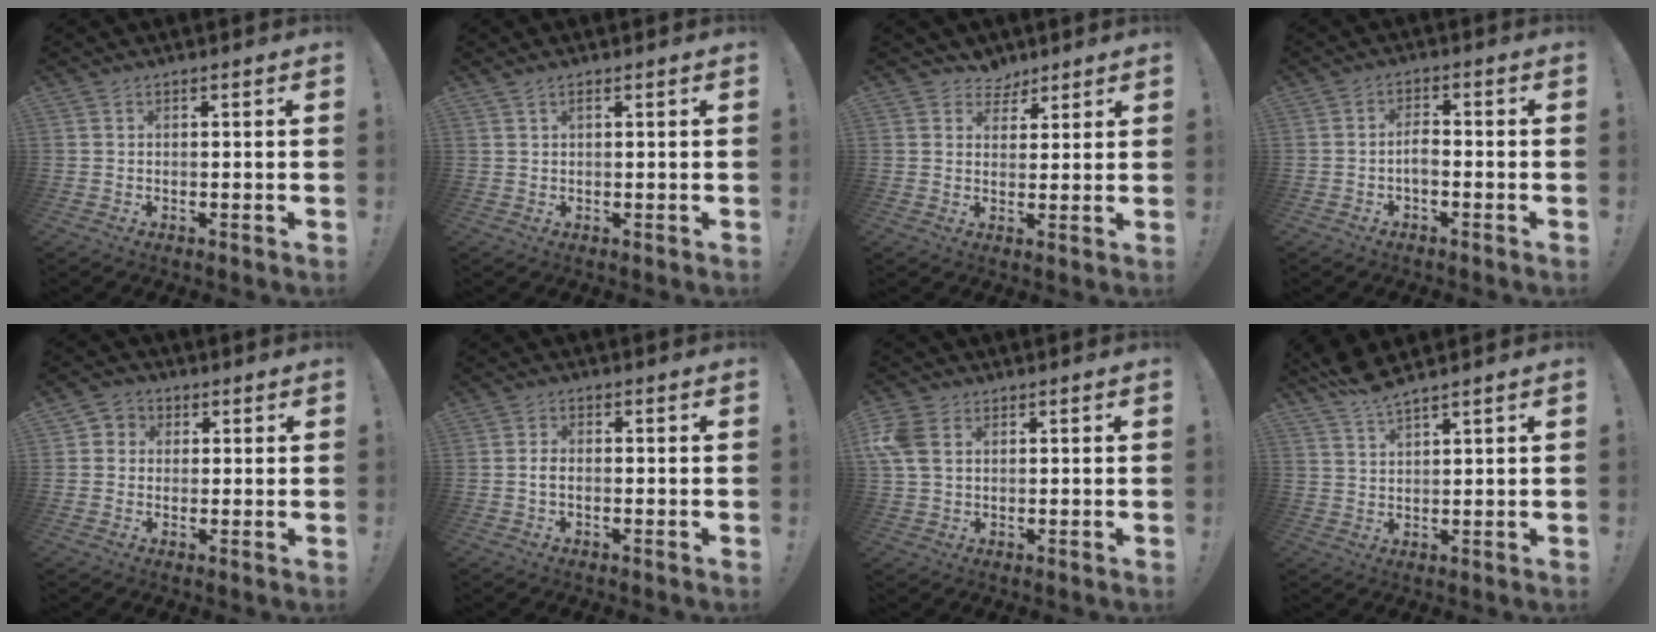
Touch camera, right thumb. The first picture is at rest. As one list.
[{"total": 1.0, "force": [0.6, 0.2, 0.8], "torque": [-0.021, 0.003, 0.011]}, {"total": 5.0, "force": [3.3, 3.7, 0.4], "torque": [0.007, -0.026, 0.062]}, {"total": 3.6, "force": [-1.1, 1.5, 3.1], "torque": [-0.068, -0.002, -0.025]}, {"total": 3.9, "force": [-0.1, 3.8, 1.1], "torque": [-0.012, 0.005, -0.002]}, {"total": 2.1, "force": [-0.6, 0.9, 1.8], "torque": [-0.036, 0.003, -0.013]}, {"total": 7.5, "force": [2.2, 5.3, 4.9], "torque": [-0.107, 0.002, 0.044]}, {"total": 5.2, "force": [4.7, 0.2, 2.2], "torque": [-0.044, -0.026, 0.084]}]